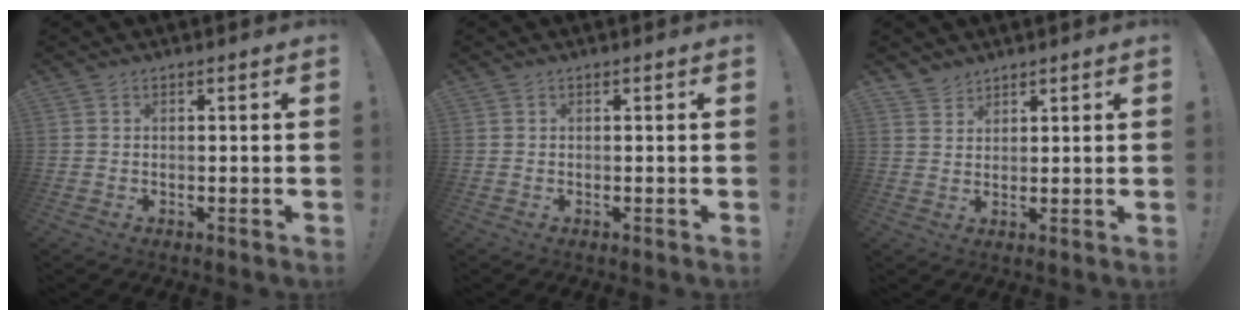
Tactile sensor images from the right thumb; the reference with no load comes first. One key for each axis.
{"total": 0.0}
{"total": 3.1, "fx": 2.8, "fy": 1.4, "fz": 0.2, "tx": -0.004, "ty": -0.019, "tz": 0.053}